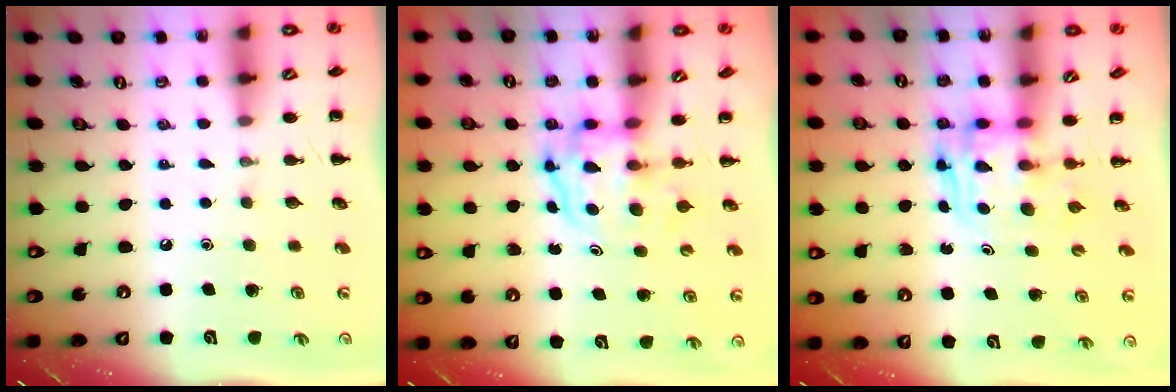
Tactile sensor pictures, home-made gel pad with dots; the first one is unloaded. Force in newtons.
{"total": 3.8, "press": 3.7, "slide": 0.6}
{"total": 2.6, "press": 2.6, "slide": 0.2}